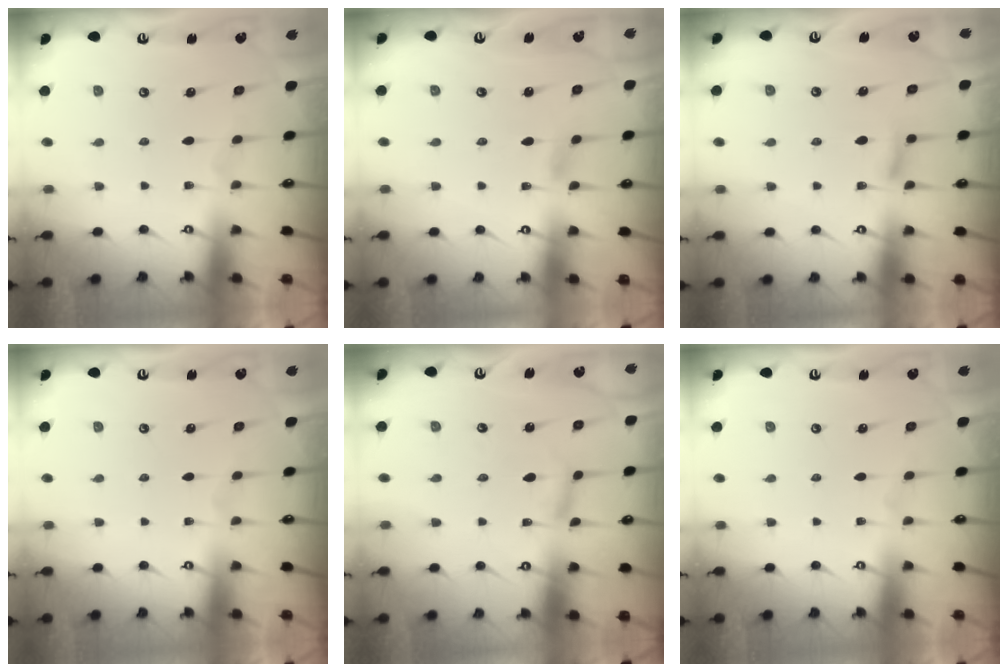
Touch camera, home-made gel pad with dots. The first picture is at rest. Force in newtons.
{"total": 3.2, "press": 3.2, "slide": 0.4}
{"total": 5.3, "press": 5.2, "slide": 0.6}
{"total": 0.0}
{"total": 2.7, "press": 2.7, "slide": 0.2}
{"total": 0.0}